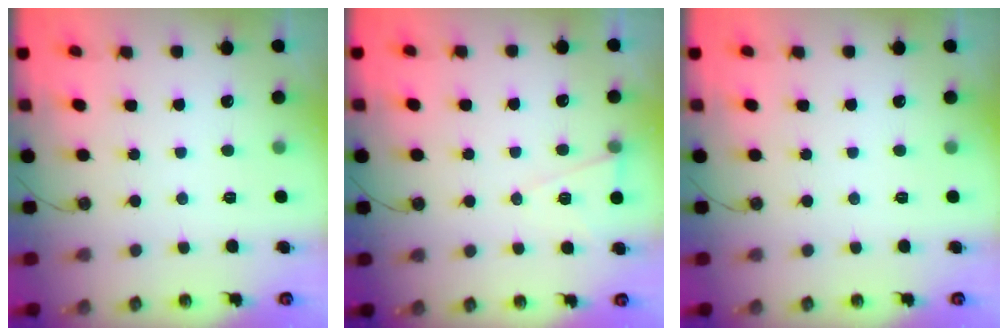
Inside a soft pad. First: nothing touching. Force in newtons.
{"total": 6.8, "press": 5.2, "slide": 4.4}
{"total": 0.0}